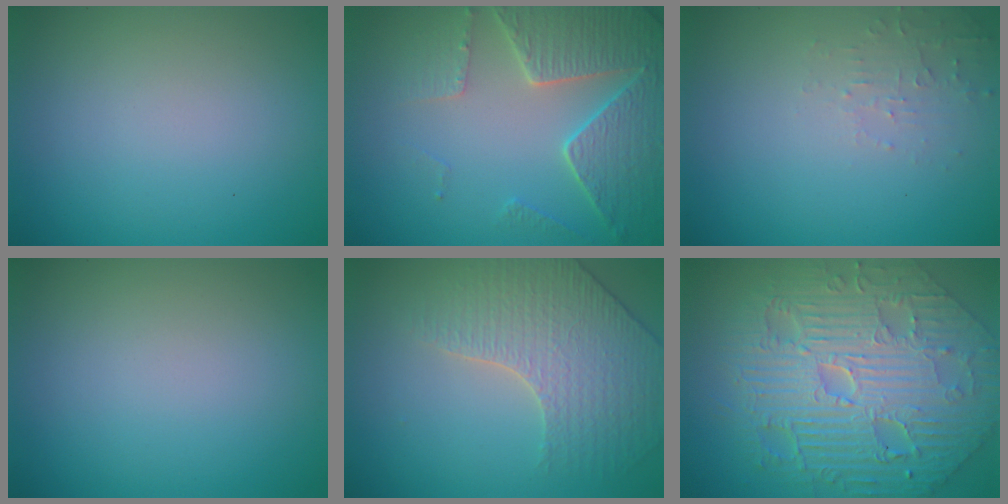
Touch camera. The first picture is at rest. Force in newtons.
{"total": 5.7, "press": 4.9, "slide": 3.0}
{"total": 1.5, "press": 1.5, "slide": 0.3}
{"total": 0.0}
{"total": 3.8, "press": 3.8, "slide": 0.5}
{"total": 11.5, "press": 7.9, "slide": 8.4}